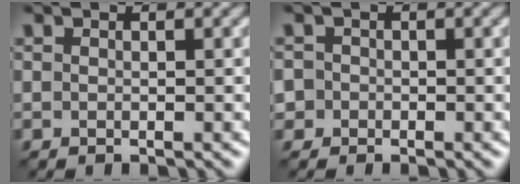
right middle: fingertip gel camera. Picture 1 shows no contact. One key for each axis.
{"total": 1.5, "fx": -0.4, "fy": 1.4, "fz": 0.1, "tx": 0.014, "ty": 0.006, "tz": -0.016}